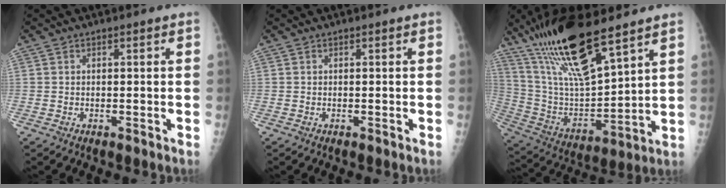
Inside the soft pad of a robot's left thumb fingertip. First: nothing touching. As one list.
[{"total": 0.0}, {"total": 21.8, "force": [14.9, 4.9, 15.1], "torque": [-0.274, -0.060, 0.286]}]